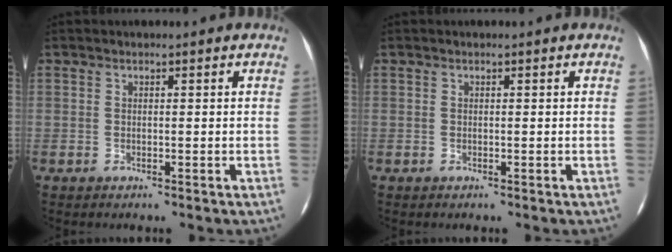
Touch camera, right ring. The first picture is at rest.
{"total": 0.0}